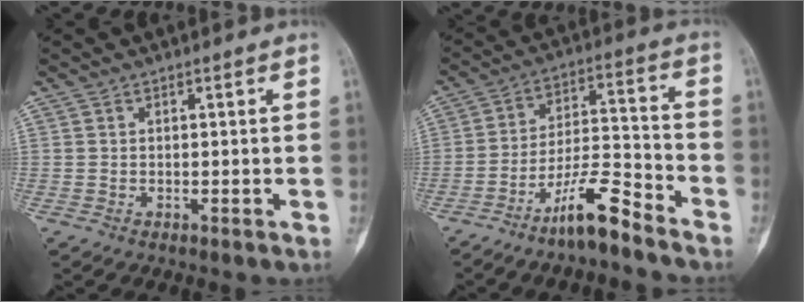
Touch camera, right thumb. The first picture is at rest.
{"total": 10.3, "force": [-7.8, 1.9, 6.5], "torque": [-0.119, 0.070, -0.143]}